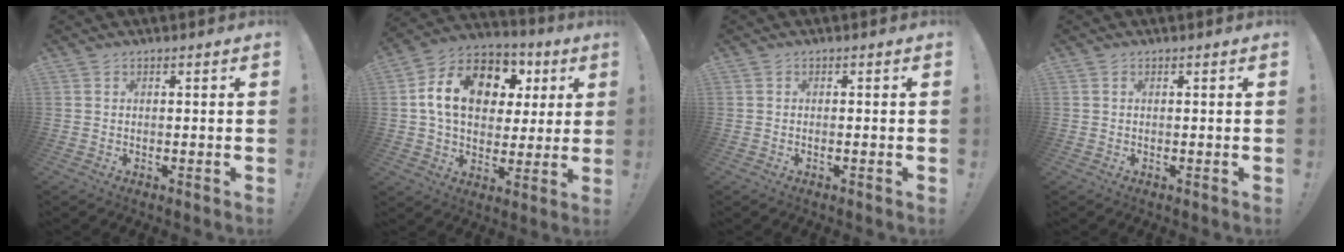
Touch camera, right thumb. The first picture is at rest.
{"total": 18.1, "force": [5.3, 12.9, 11.6], "torque": [-0.179, -0.004, 0.099]}
{"total": 0.6, "force": [-0.3, -0.2, 0.4], "torque": [0.001, -0.005, -0.008]}
{"total": 0.0}